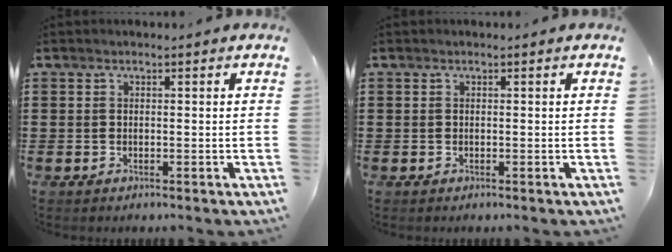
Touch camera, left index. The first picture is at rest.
{"total": 0.0}